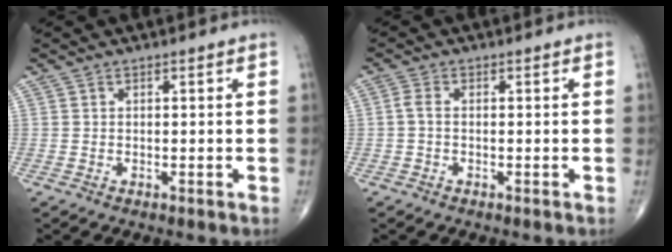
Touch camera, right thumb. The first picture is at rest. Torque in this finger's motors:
{"motor_torque": [-0.15, 0.04, 0.01, -0.02, 0.01]}